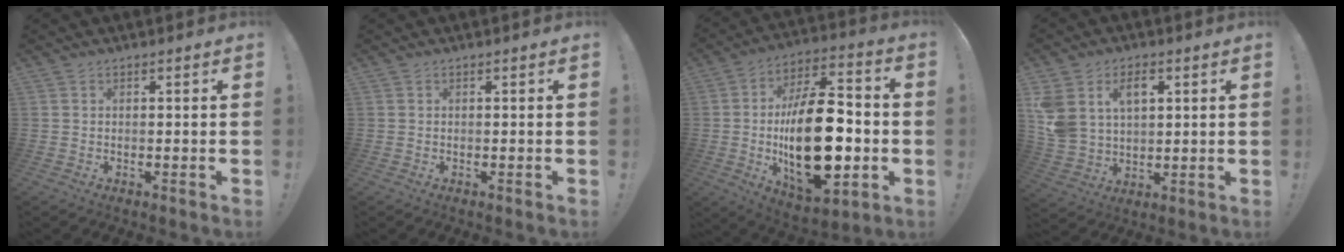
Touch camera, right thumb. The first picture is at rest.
{"total": 0.0}
{"total": 27.8, "force": [-3.4, 14.5, 23.6], "torque": [-0.421, 0.009, -0.046]}
{"total": 10.9, "force": [4.7, 7.8, 5.9], "torque": [-0.114, -0.019, 0.091]}